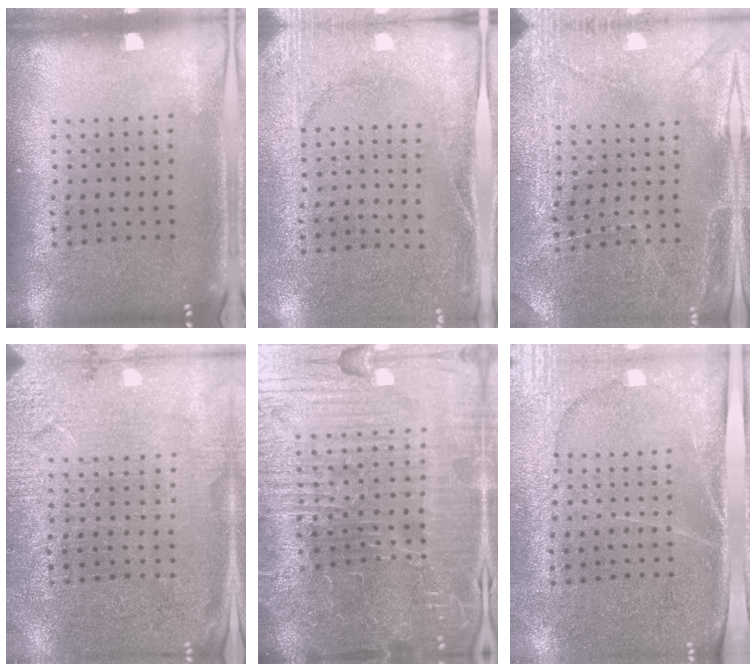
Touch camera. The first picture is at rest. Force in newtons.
{"total": 2.7, "press": 2.3, "slide": 1.3}
{"total": 2.9, "press": 2.8, "slide": 0.3}
{"total": 2.9, "press": 2.9, "slide": 0.3}
{"total": 6.9, "press": 6.3, "slide": 2.9}
{"total": 3.0, "press": 2.8, "slide": 1.2}